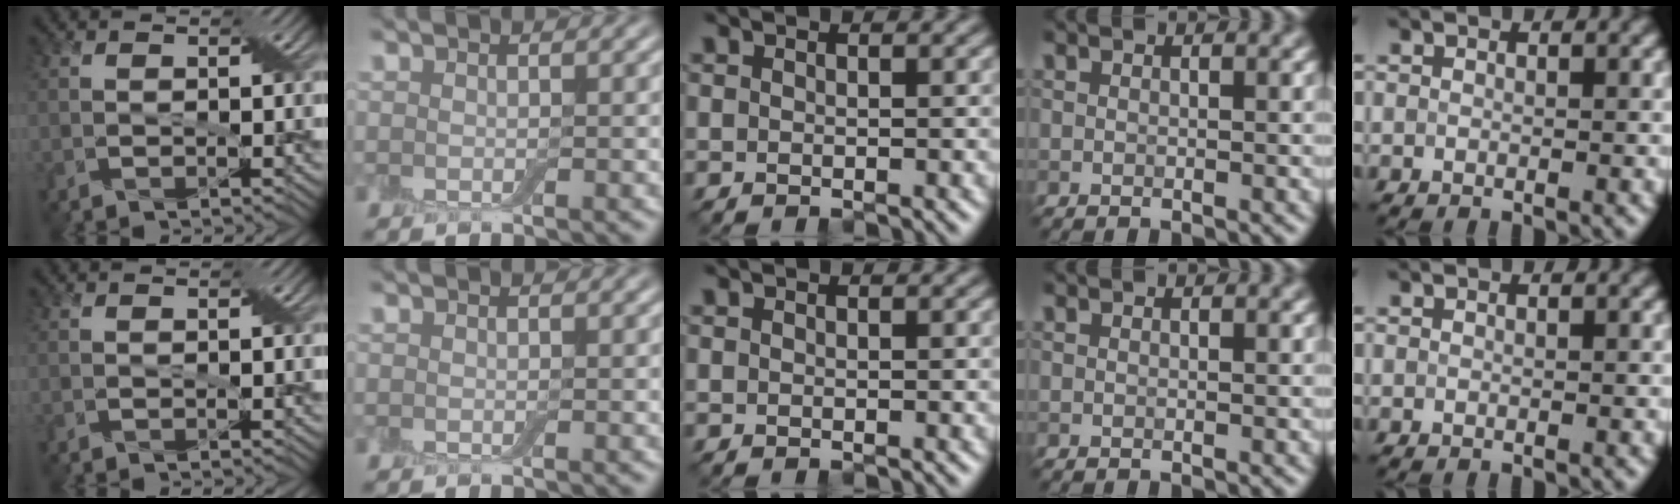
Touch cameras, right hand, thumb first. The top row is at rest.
{}